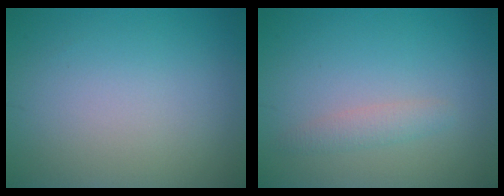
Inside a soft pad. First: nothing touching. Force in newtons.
{"total": 1.4, "press": 1.4, "slide": 0.1}